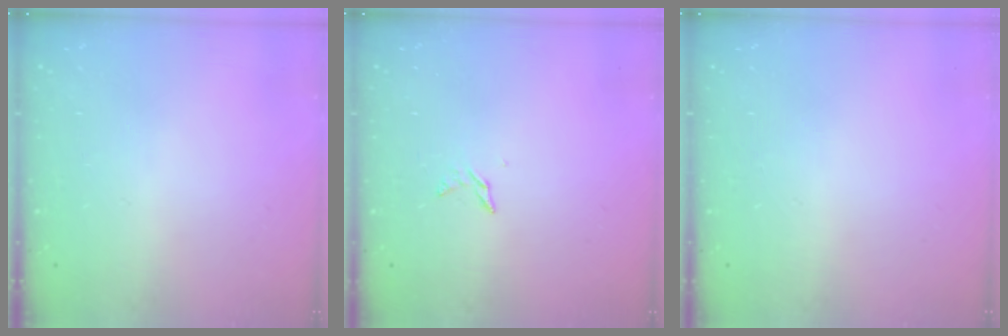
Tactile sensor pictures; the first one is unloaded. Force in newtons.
{"total": 3.4, "press": 3.3, "slide": 0.3}
{"total": 0.0}